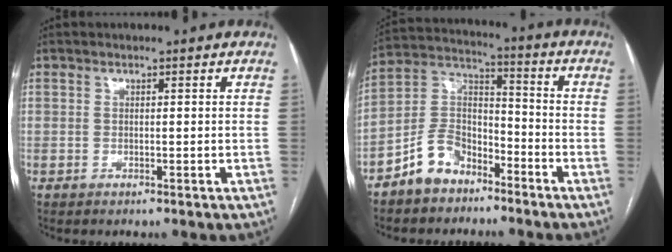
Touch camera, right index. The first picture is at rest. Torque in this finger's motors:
{"motor_torque": [-0.24, -0.59, -0.29, -0.19]}